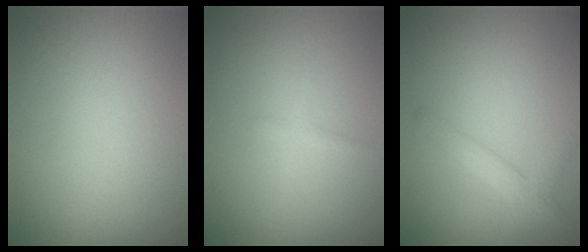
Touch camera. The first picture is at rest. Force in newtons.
{"total": 0.8, "press": 0.8, "slide": 0.1}
{"total": 2.0, "press": 2.0, "slide": 0.1}